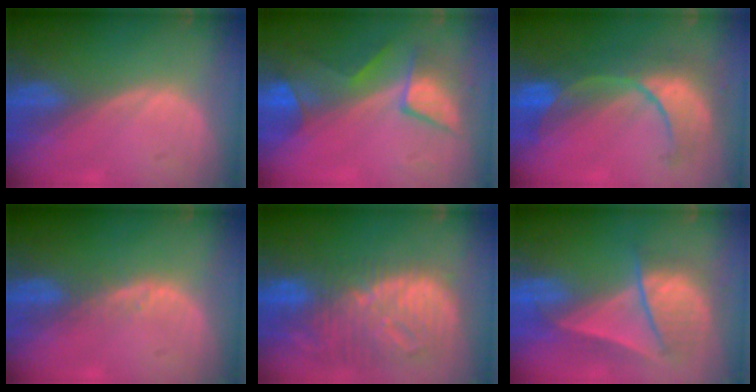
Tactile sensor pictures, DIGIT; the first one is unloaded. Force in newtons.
{"total": 7.5, "press": 7.2, "slide": 2.0}
{"total": 9.1, "press": 9.1, "slide": 0.6}
{"total": 1.7, "press": 1.7, "slide": 0.1}
{"total": 12.8, "press": 11.2, "slide": 6.3}
{"total": 7.8, "press": 7.3, "slide": 2.7}